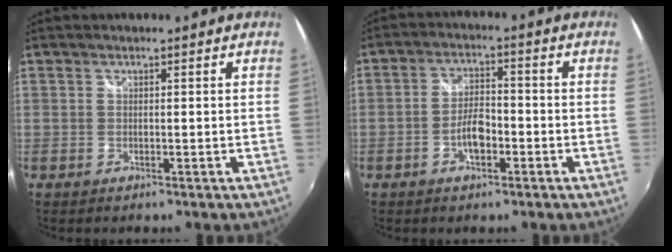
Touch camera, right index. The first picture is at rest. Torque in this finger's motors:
{"motor_torque": [1.22, 0.17, 0.15, 0.04]}